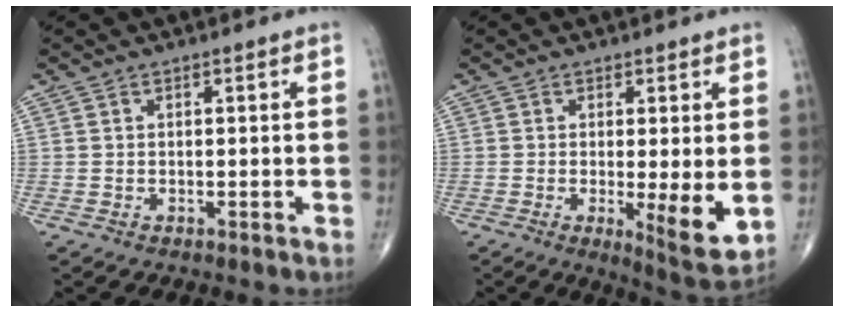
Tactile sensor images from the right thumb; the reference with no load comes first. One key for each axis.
{"total": 7.9, "fx": -0.8, "fy": 1.7, "fz": 7.7, "tx": -0.117, "ty": -0.026, "tz": -0.011}